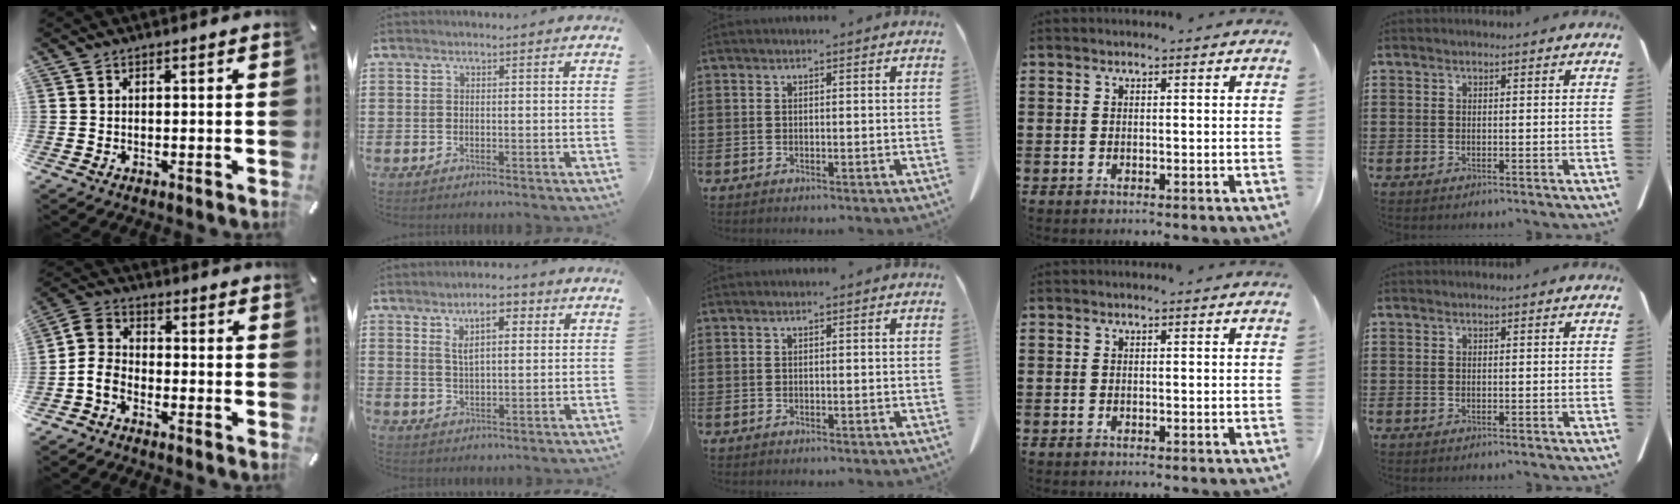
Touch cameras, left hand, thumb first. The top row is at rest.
{"thumb": {"total": 5.8, "force": [-3.7, 3.6, 2.7], "torque": [-0.070, 0.008, -0.073]}, "index": {"total": 5.4, "force": [2.6, 2.4, 4.1], "torque": [-0.065, 0.001, 0.037]}}